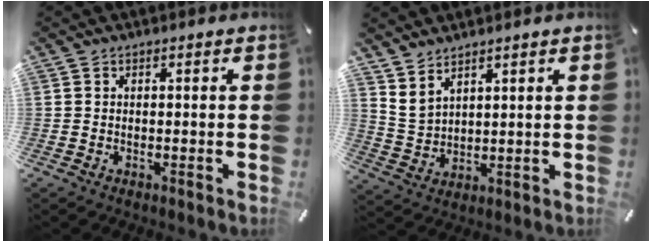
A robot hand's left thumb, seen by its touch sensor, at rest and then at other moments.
{"total": 4.2, "force": [3.6, 2.0, 0.8], "torque": [-0.029, -0.017, 0.069]}